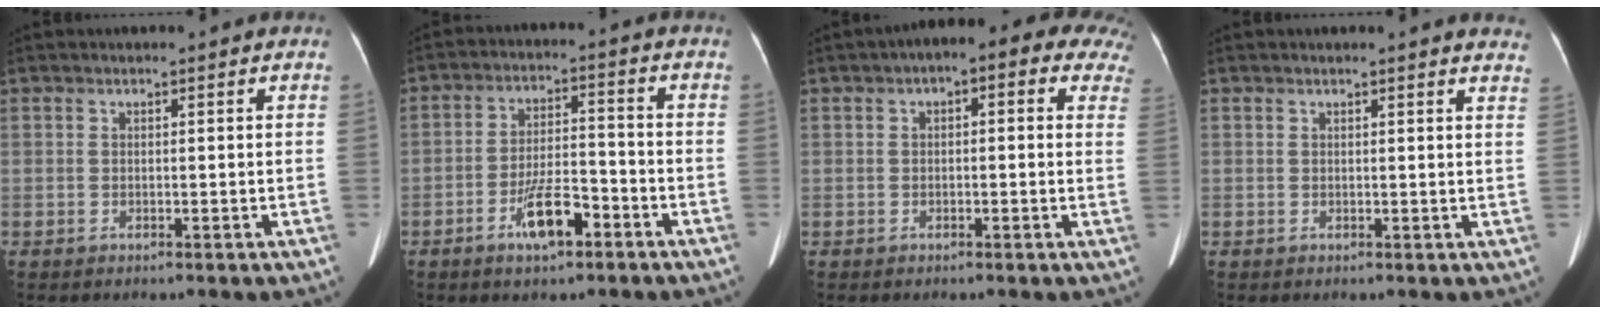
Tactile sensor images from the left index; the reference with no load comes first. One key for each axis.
{"total": 7.3, "fx": -4.1, "fy": 2.2, "fz": 5.7, "tx": -0.111, "ty": 0.004, "tz": -0.071}
{"total": 11.6, "fx": 6.9, "fy": 4.6, "fz": 8.1, "tx": -0.079, "ty": 0.039, "tz": 0.065}
{"total": 5.7, "fx": 5.4, "fy": 1.6, "fz": 1.0, "tx": 0.007, "ty": -0.013, "tz": 0.025}